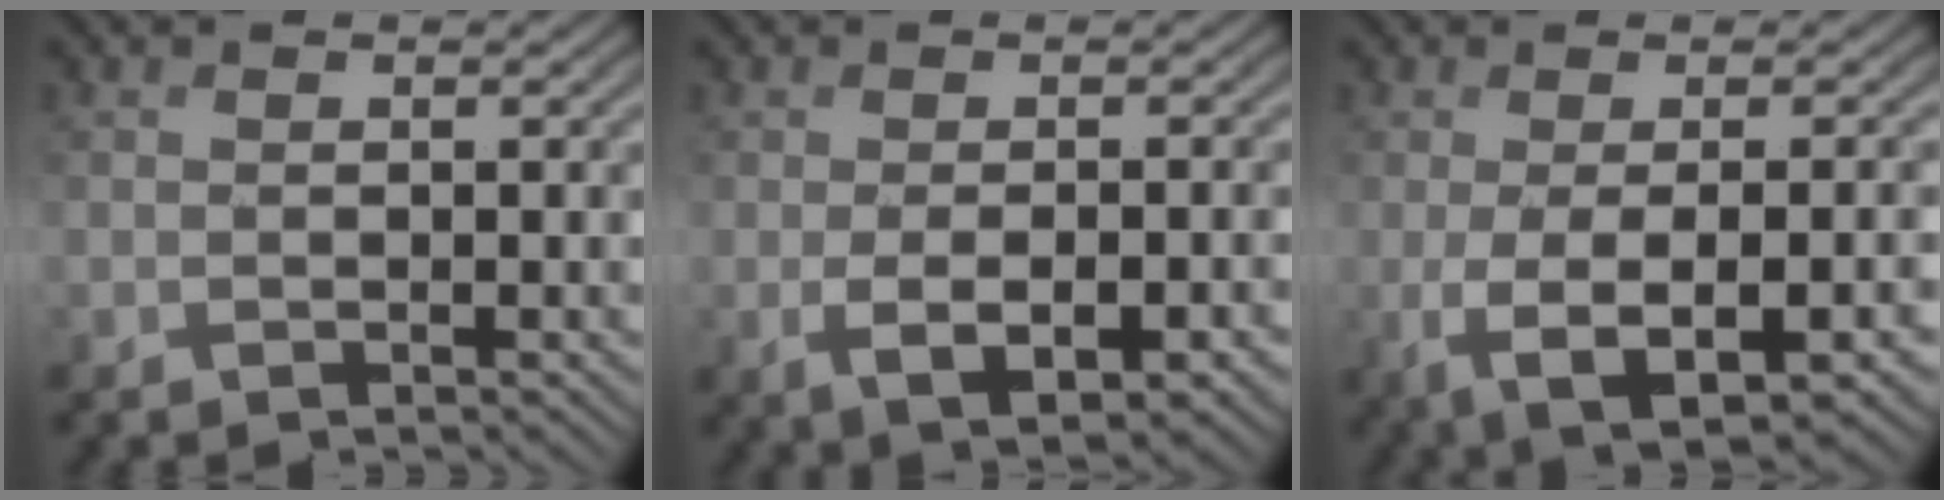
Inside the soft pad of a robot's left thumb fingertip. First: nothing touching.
{"total": 5.7, "force": [-2.0, 2.6, 4.7], "torque": [-0.087, -0.010, -0.026]}
{"total": 8.6, "force": [-2.7, 3.2, 7.5], "torque": [-0.138, -0.015, -0.032]}